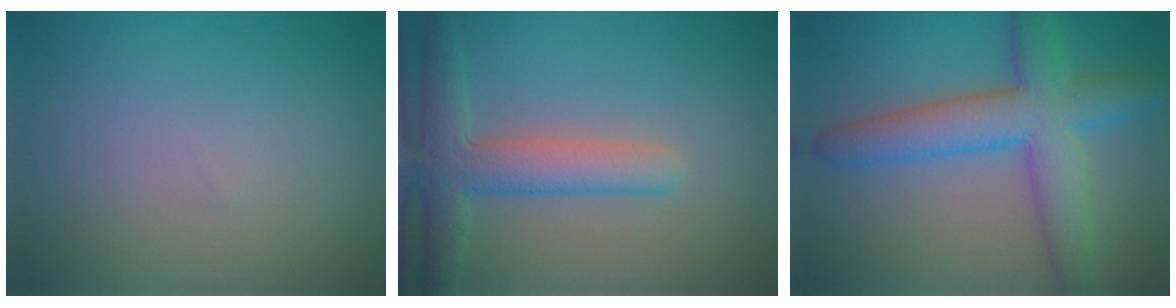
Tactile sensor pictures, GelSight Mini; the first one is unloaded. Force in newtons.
{"total": 4.5, "press": 4.5, "slide": 0.5}
{"total": 7.6, "press": 7.6, "slide": 0.3}